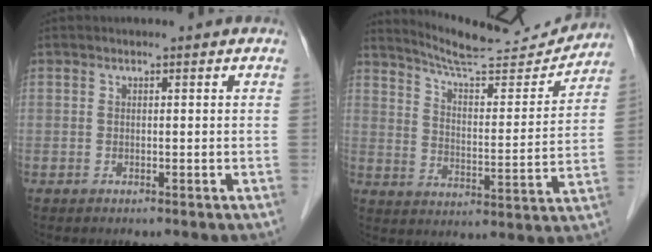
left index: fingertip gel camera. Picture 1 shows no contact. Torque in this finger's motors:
{"motor_torque": [0.40, -0.60, 0.02, 0.02]}